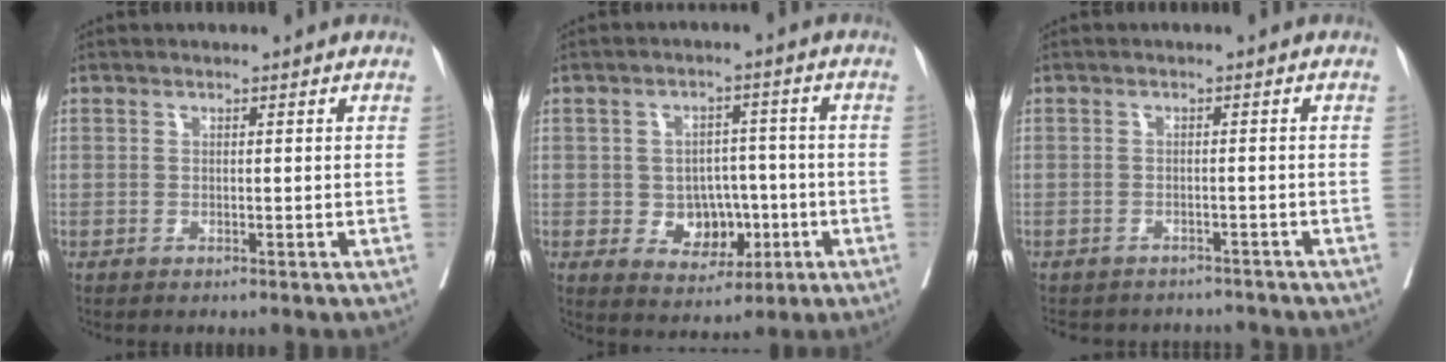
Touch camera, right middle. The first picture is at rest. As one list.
[{"total": 7.0, "force": [-1.6, 5.3, 4.3], "torque": [-0.054, 0.013, -0.013]}, {"total": 9.8, "force": [-9.0, 3.6, 1.8], "torque": [-0.035, 0.009, -0.105]}]